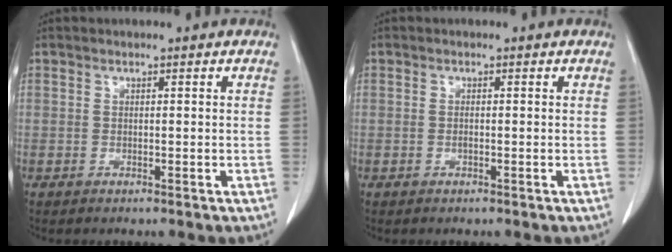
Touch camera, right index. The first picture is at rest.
{"total": 0.6, "force": [-0.2, 0.1, 0.6], "torque": [-0.015, 0.001, -0.001]}